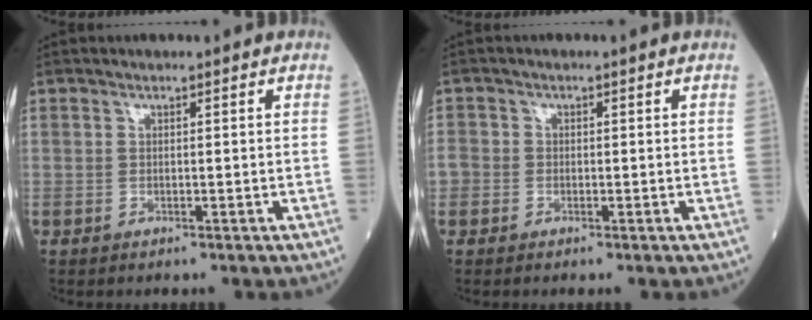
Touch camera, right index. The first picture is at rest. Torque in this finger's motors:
{"motor_torque": [0.46, -0.03, 0.22, 0.04]}